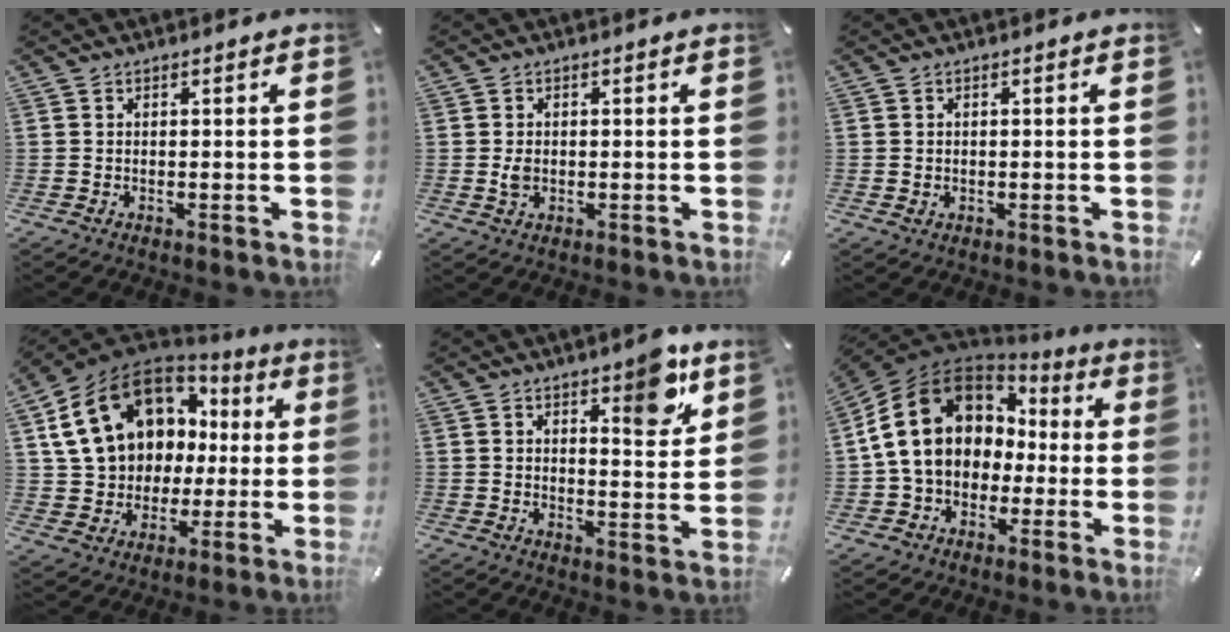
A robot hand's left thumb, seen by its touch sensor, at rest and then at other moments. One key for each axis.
{"total": 2.4, "fx": 0.0, "fy": 1.8, "fz": 1.6, "tx": -0.024, "ty": 0.000, "tz": -0.003}
{"total": 1.3, "fx": 0.1, "fy": 1.2, "fz": 0.3, "tx": -0.006, "ty": 0.007, "tz": 0.000}
{"total": 18.5, "fx": 6.6, "fy": 14.6, "fz": 9.2, "tx": -0.171, "ty": -0.029, "tz": 0.141}
{"total": 9.0, "fx": 5.6, "fy": 3.6, "fz": 6.1, "tx": -0.060, "ty": -0.034, "tz": 0.086}
{"total": 18.2, "fx": 1.5, "fy": 15.0, "fz": 10.2, "tx": -0.208, "ty": 0.016, "tz": 0.027}